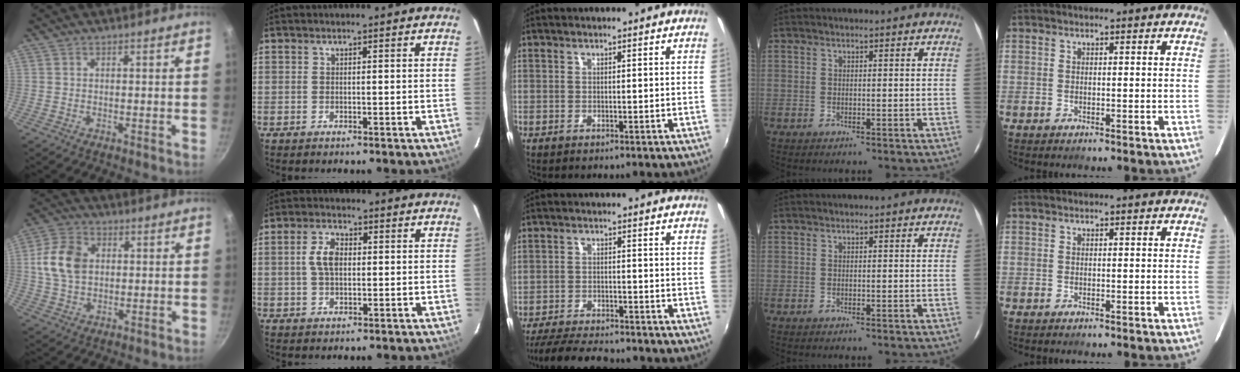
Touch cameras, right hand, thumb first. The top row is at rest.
{"thumb": {"total": 10.3, "force": [1.6, 7.3, 7.0], "torque": [-0.121, 0.009, 0.022]}, "index": {"total": 5.1, "force": [0.5, 3.1, 4.1], "torque": [-0.080, 0.011, 0.012]}, "middle": {"total": 11.0, "force": [-9.9, 2.0, 4.4], "torque": [-0.110, -0.015, -0.161]}}